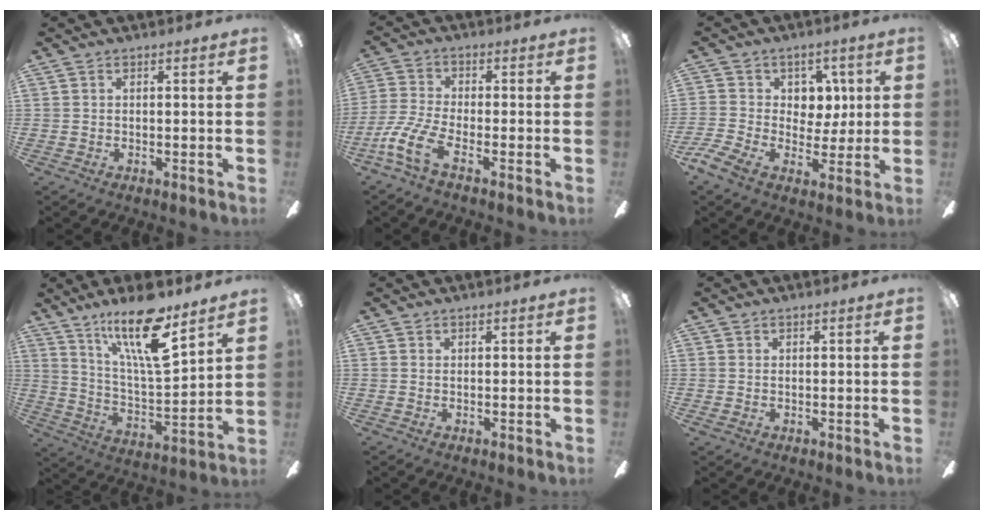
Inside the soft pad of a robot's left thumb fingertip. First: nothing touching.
{"total": 9.9, "force": [-4.7, 3.9, 7.9], "torque": [-0.189, 0.000, -0.092]}
{"total": 8.8, "force": [0.5, 7.6, 4.4], "torque": [-0.081, 0.005, 0.014]}
{"total": 19.1, "force": [13.0, 4.6, 13.2], "torque": [-0.247, -0.072, 0.212]}
{"total": 0.0}
{"total": 0.6, "force": [0.2, 0.5, 0.2], "torque": [0.003, -0.002, 0.002]}